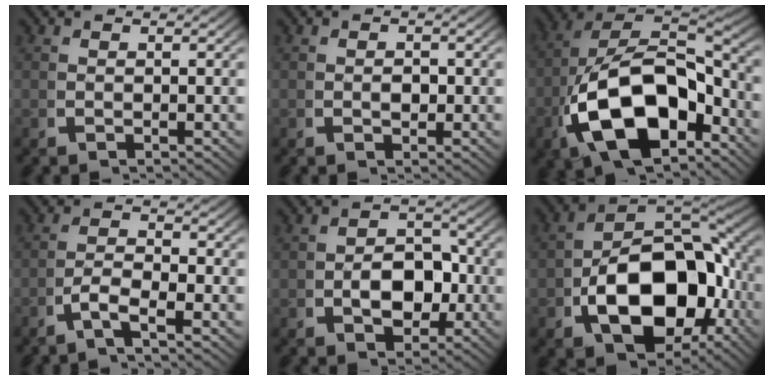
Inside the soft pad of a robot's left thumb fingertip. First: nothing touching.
{"total": 1.4, "force": [0.0, 1.0, 0.9], "torque": [-0.020, -0.007, 0.004]}
{"total": 16.5, "force": [-2.6, 10.3, 12.7], "torque": [-0.257, -0.048, -0.016]}
{"total": 3.5, "force": [-1.3, 1.6, 2.8], "torque": [-0.059, -0.006, -0.030]}
{"total": 5.8, "force": [-0.6, 3.9, 4.2], "torque": [-0.073, -0.018, 0.001]}
{"total": 15.8, "force": [-2.5, 10.0, 11.9], "torque": [-0.226, -0.046, -0.011]}